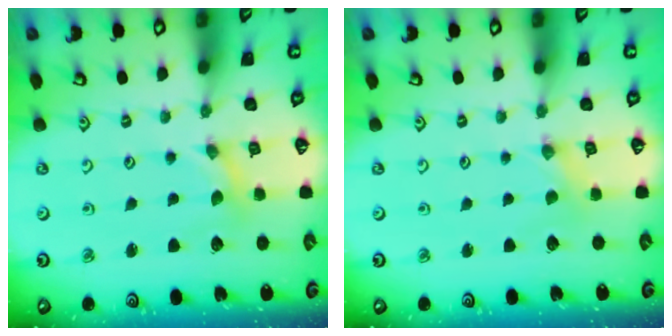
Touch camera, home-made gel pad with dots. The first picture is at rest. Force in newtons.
{"total": 0.0}